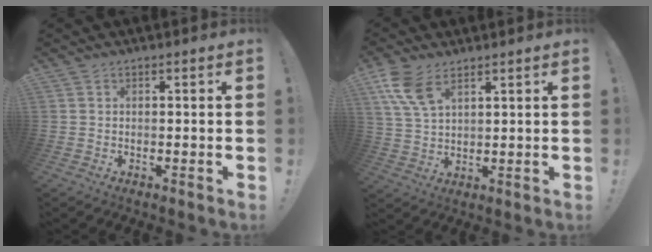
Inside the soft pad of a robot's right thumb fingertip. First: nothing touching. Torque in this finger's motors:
{"motor_torque": [0.08, 0.18, 0.67, 0.47, 0.25]}